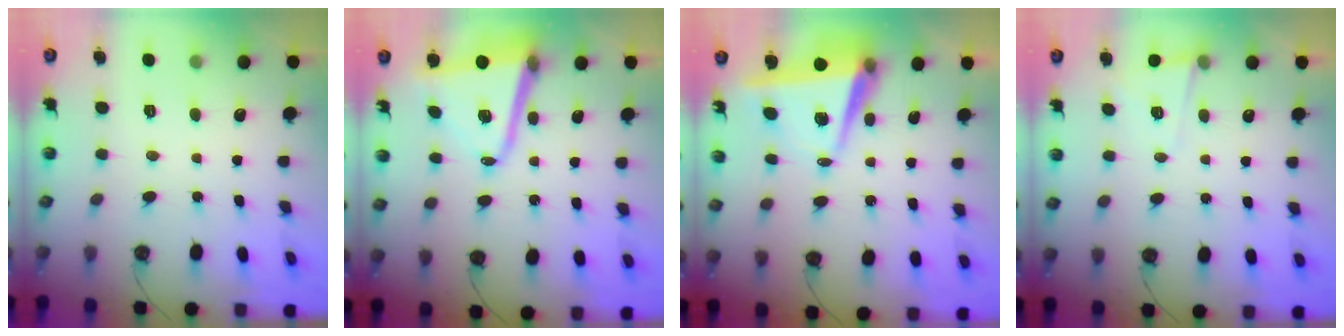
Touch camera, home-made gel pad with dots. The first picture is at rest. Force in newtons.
{"total": 13.2, "press": 12.8, "slide": 3.2}
{"total": 7.5, "press": 6.1, "slide": 4.3}
{"total": 4.6, "press": 4.5, "slide": 1.0}